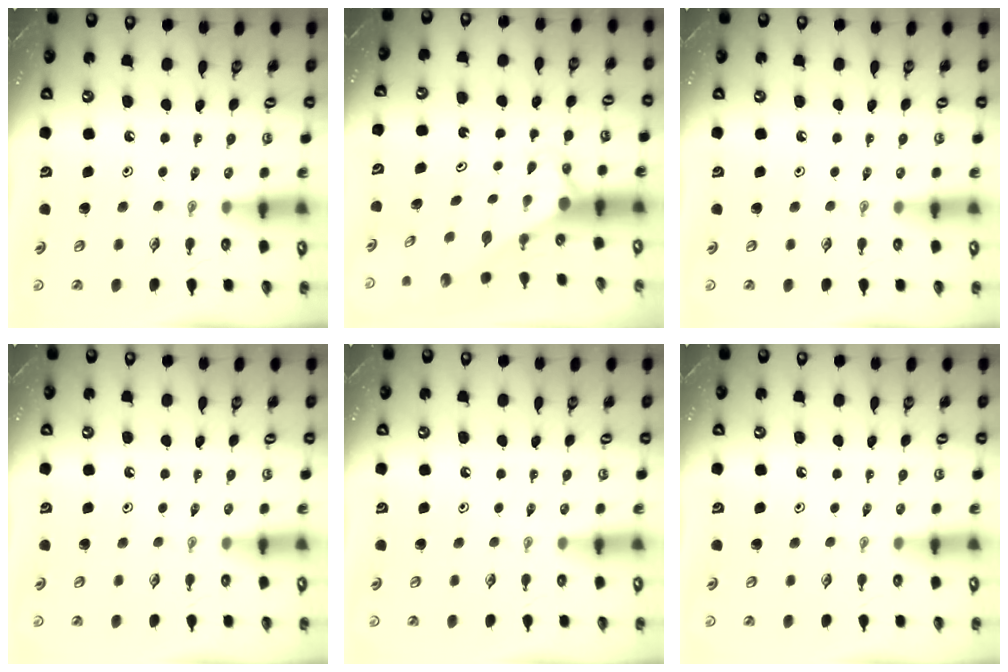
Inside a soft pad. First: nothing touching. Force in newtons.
{"total": 2.7, "press": 2.7, "slide": 0.0}
{"total": 0.0}
{"total": 0.0}
{"total": 0.0}
{"total": 0.0}